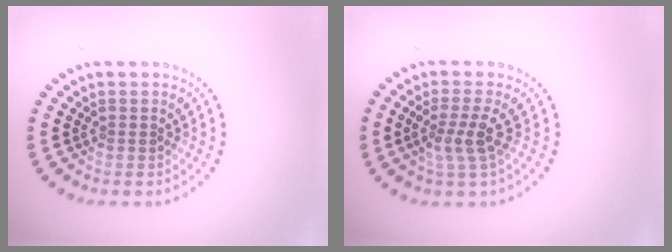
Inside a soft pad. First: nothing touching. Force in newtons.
{"total": 2.6, "press": 1.9, "slide": 1.7}